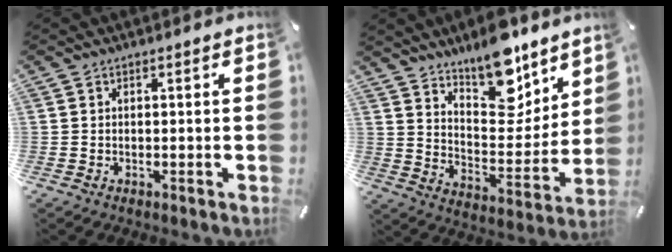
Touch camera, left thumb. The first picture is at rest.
{"total": 14.0, "force": [11.9, 5.7, 5.0], "torque": [-0.075, -0.096, 0.215]}